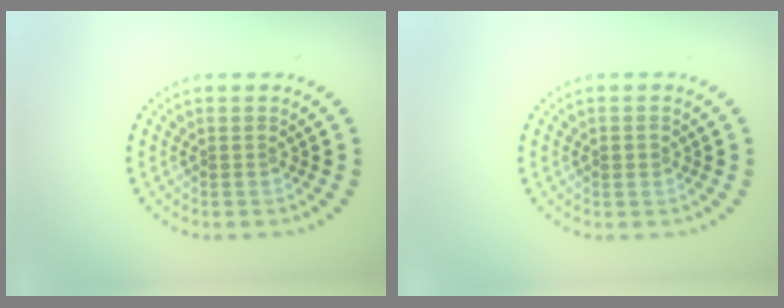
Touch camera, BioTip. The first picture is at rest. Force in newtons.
{"total": 1.0, "press": 1.0, "slide": 0.0}